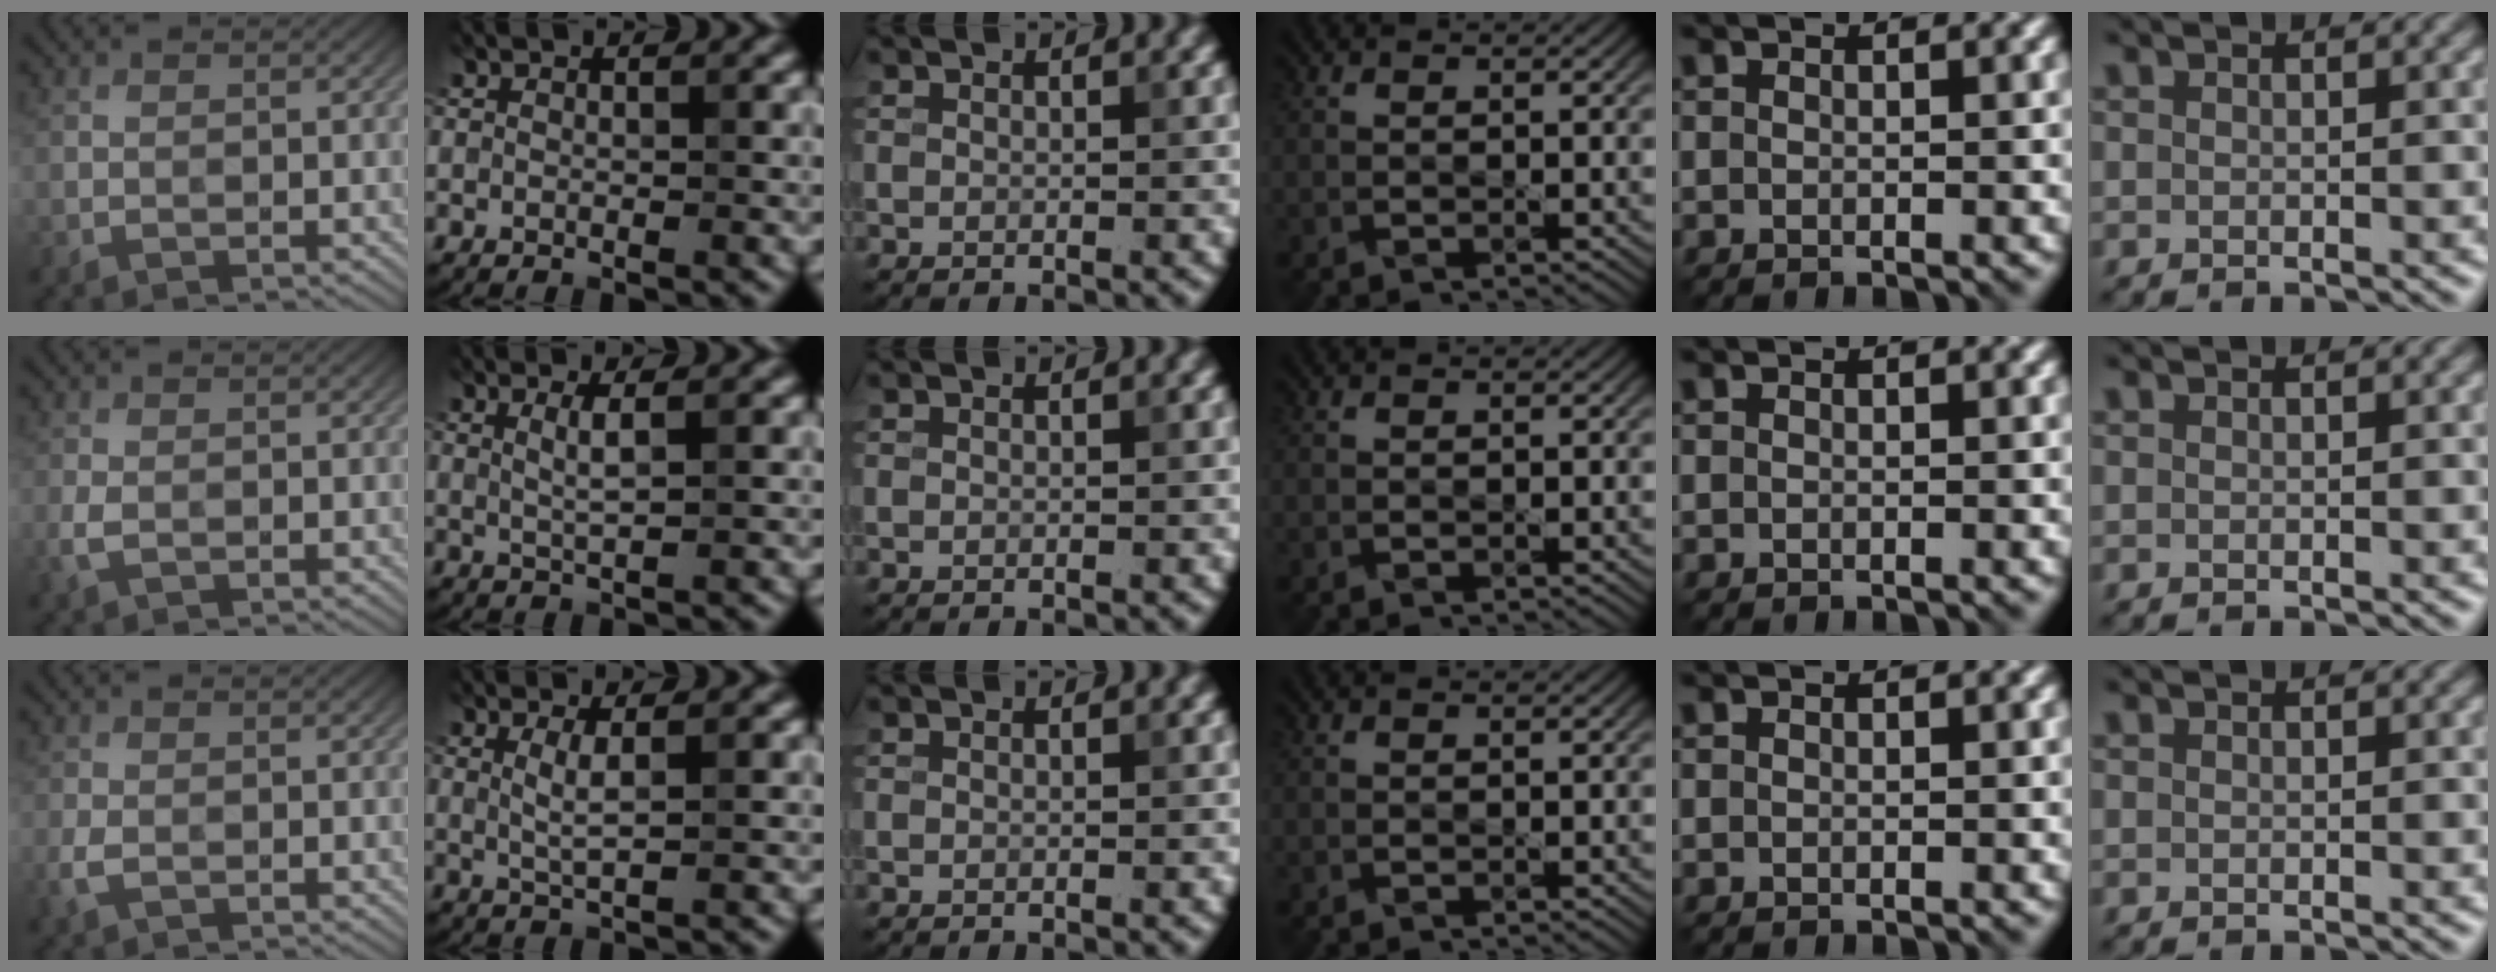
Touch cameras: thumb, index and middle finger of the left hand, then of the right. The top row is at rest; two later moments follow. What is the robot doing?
{"motion": "dispense", "object": "pipette"}